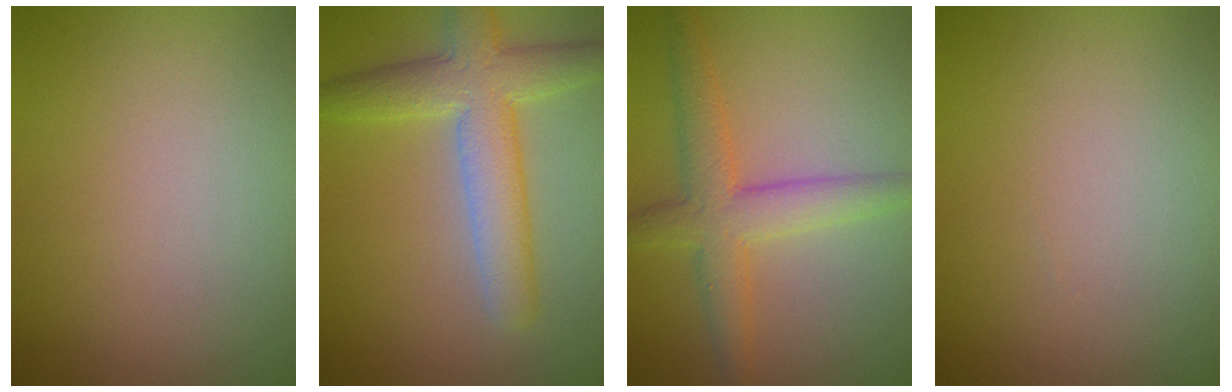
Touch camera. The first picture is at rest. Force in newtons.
{"total": 6.1, "press": 6.1, "slide": 0.3}
{"total": 4.7, "press": 4.7, "slide": 0.3}
{"total": 0.0}